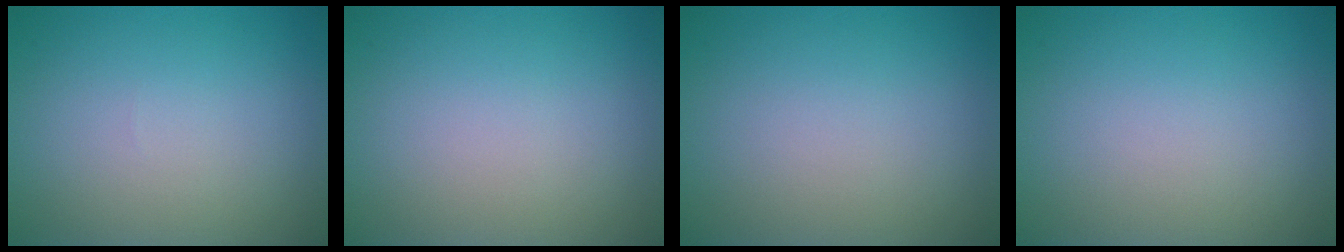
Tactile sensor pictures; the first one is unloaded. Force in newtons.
{"total": 0.0}
{"total": 0.0}
{"total": 0.0}